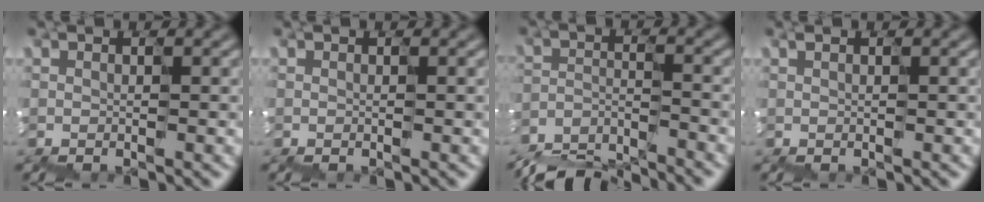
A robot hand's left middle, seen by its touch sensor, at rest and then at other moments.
{"total": 0.0}
{"total": 6.7, "force": [-6.7, 0.0, -0.3], "torque": [-0.013, -0.021, -0.123]}
{"total": 0.0}